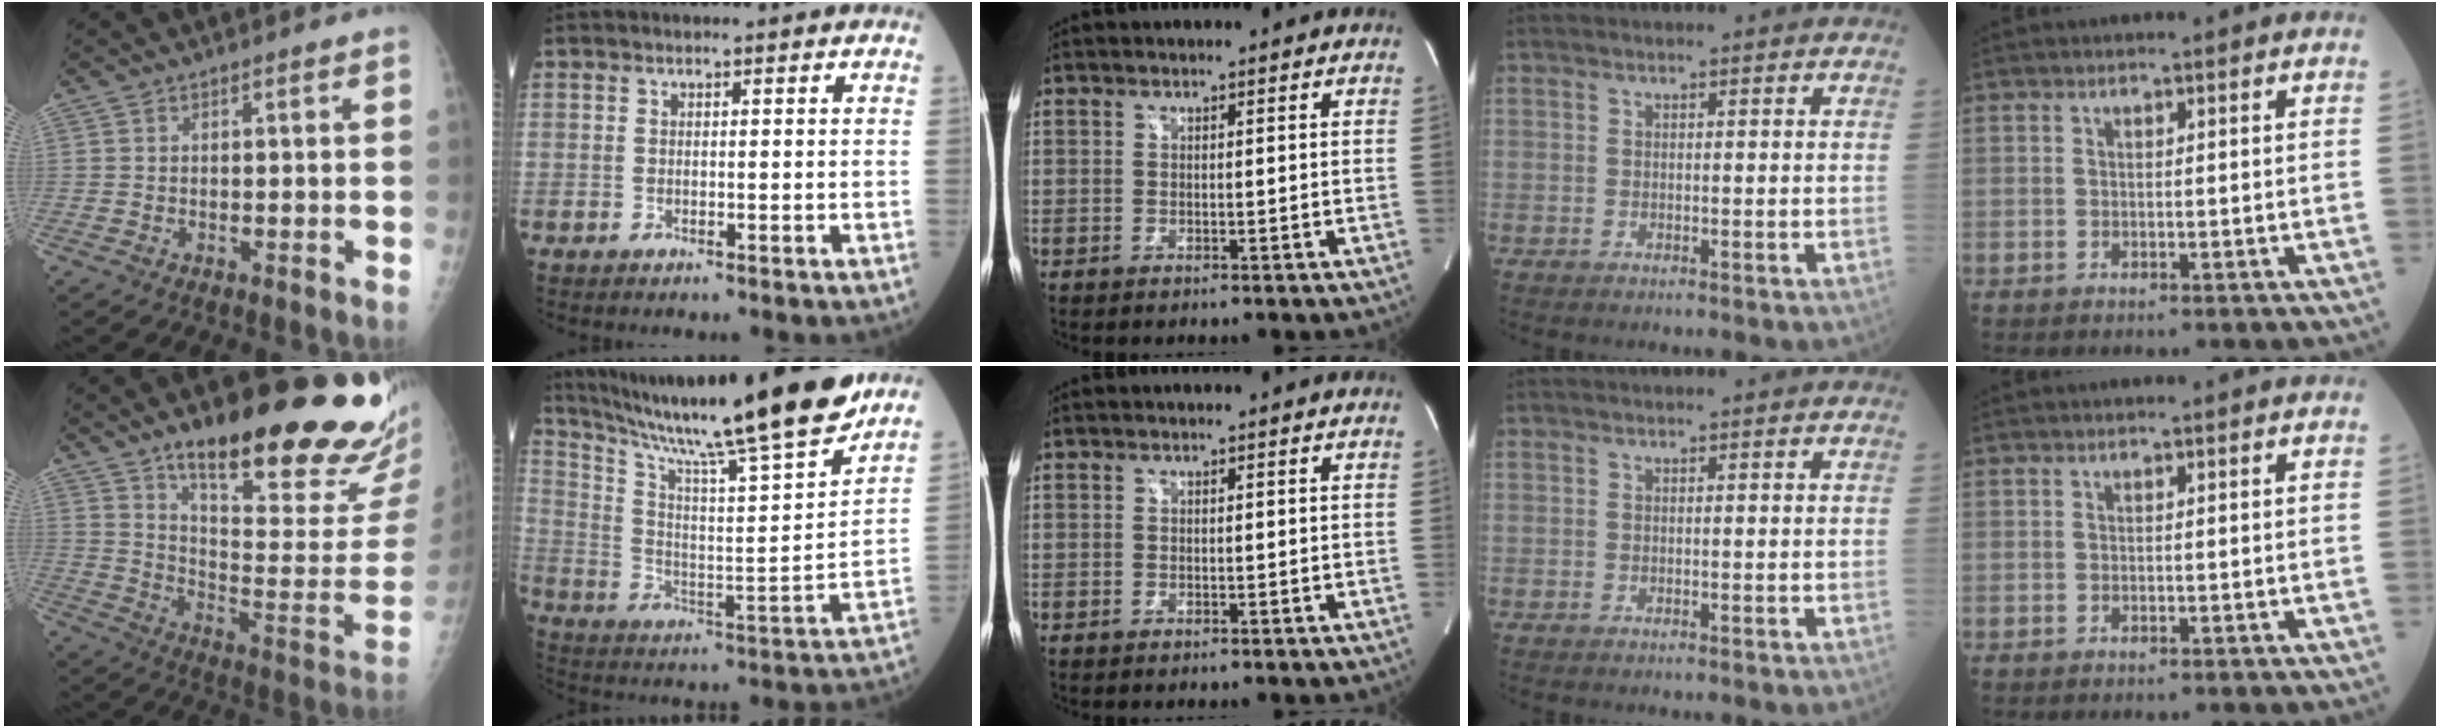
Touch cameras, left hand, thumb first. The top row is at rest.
{"thumb": {"total": 27.1, "force": [19.8, 6.0, 17.6], "torque": [-0.215, -0.118, 0.289]}, "index": {"total": 23.7, "force": [19.7, -0.5, 13.2], "torque": [-0.225, -0.033, 0.309]}}